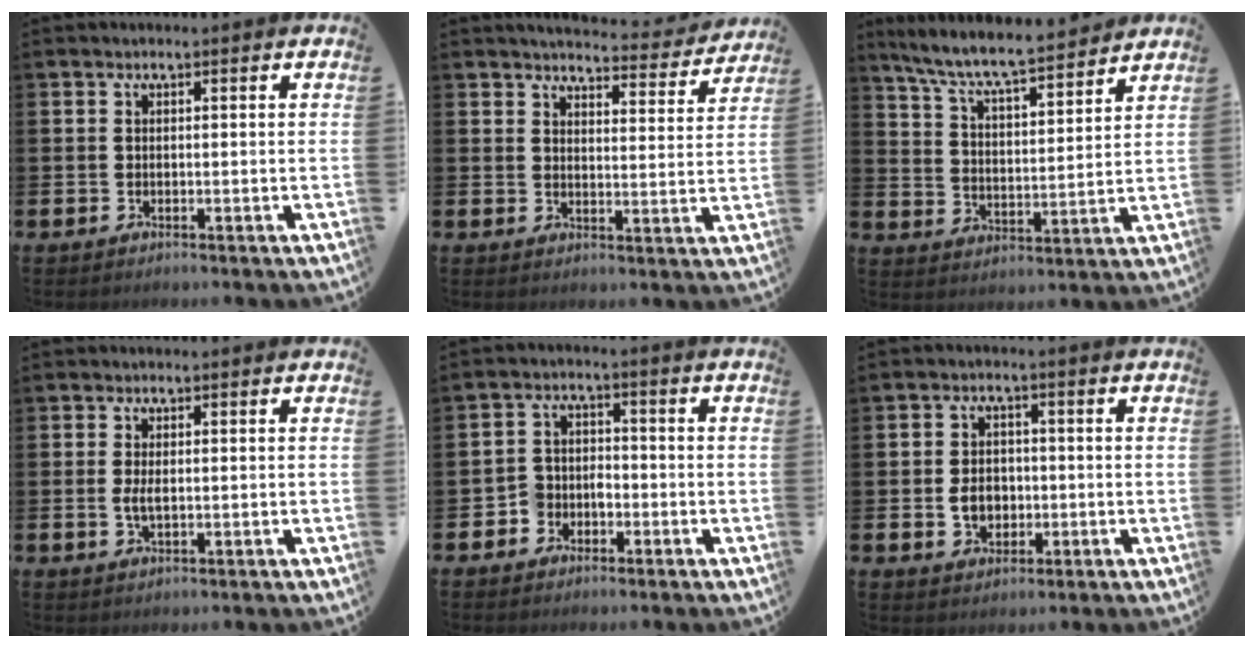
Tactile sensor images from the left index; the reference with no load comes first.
{"total": 4.5, "force": [4.4, 0.8, 0.5], "torque": [-0.014, -0.037, 0.071]}
{"total": 7.9, "force": [7.4, 0.6, 2.7], "torque": [-0.088, -0.051, 0.129]}
{"total": 1.8, "force": [0.1, 0.7, 1.7], "torque": [-0.025, 0.000, -0.002]}
{"total": 3.2, "force": [-2.2, 2.3, 0.2], "torque": [-0.015, 0.002, -0.050]}
{"total": 4.1, "force": [-0.7, 3.3, 2.4], "torque": [-0.030, -0.001, -0.020]}